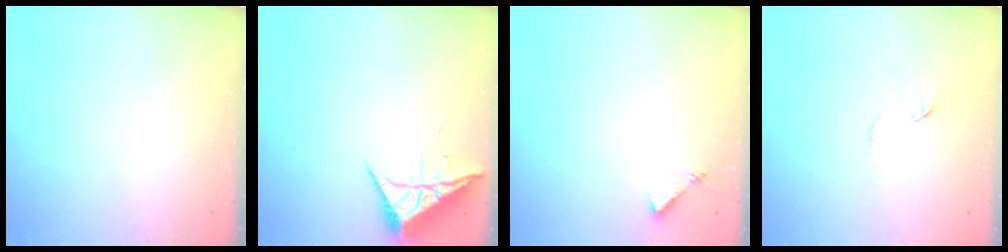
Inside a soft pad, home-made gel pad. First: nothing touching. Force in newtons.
{"total": 7.7, "press": 7.7, "slide": 0.4}
{"total": 5.6, "press": 5.5, "slide": 0.6}
{"total": 4.6, "press": 4.5, "slide": 0.5}